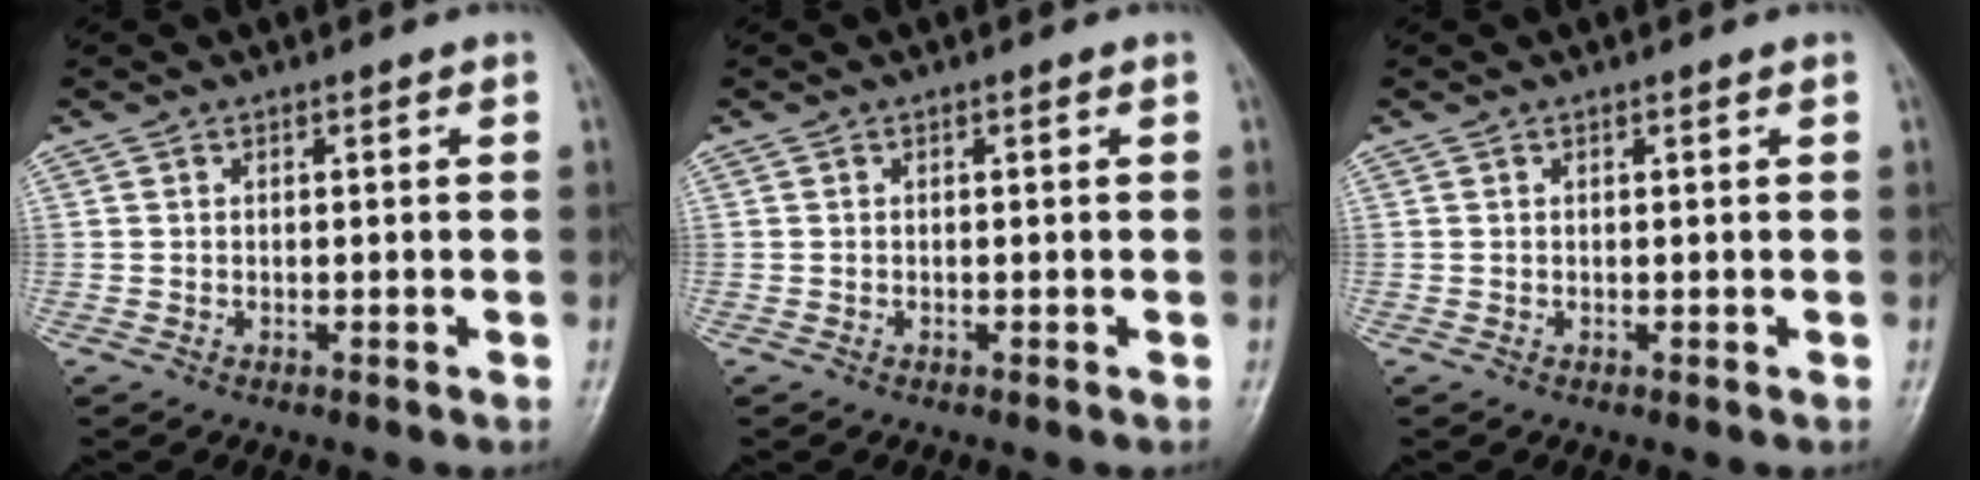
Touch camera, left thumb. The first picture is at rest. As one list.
[{"total": 0.0}, {"total": 0.0}]